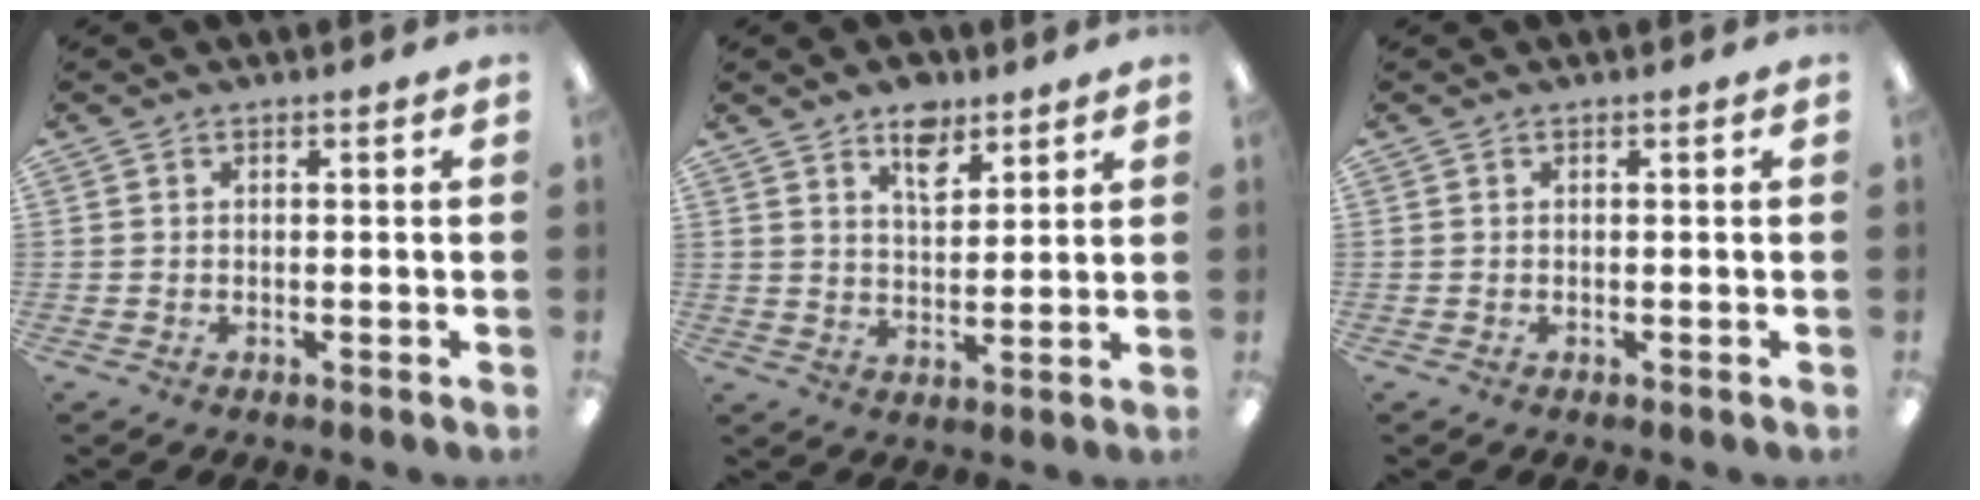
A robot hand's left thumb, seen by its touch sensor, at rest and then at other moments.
{"total": 8.1, "force": [5.5, 4.4, 3.9], "torque": [-0.044, -0.028, 0.095]}
{"total": 0.0}